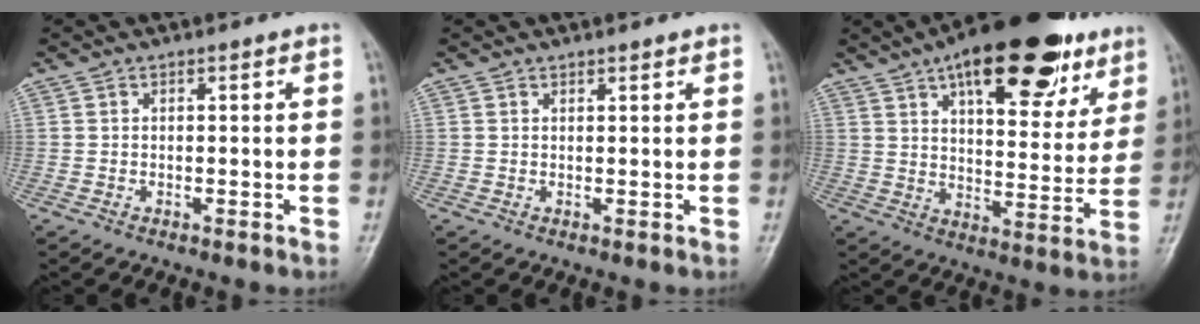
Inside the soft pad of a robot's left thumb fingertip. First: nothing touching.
{"total": 0.8, "force": [0.7, 0.2, 0.2], "torque": [-0.003, -0.005, 0.012]}
{"total": 23.7, "force": [13.6, 10.2, 16.5], "torque": [-0.203, -0.025, 0.204]}